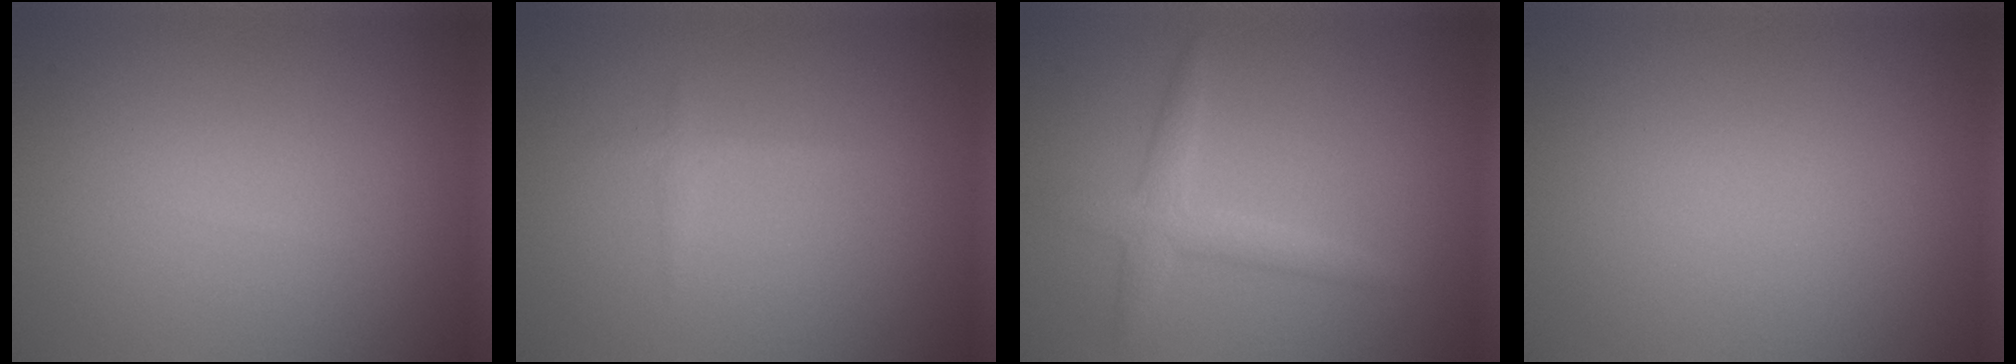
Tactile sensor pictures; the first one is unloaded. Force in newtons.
{"total": 0.7, "press": 0.7, "slide": 0.0}
{"total": 2.5, "press": 2.5, "slide": 0.1}
{"total": 0.0}